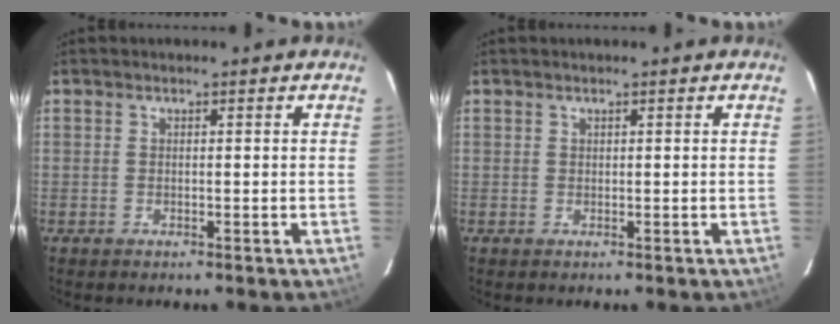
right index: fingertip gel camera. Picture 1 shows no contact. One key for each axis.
{"total": 0.0}